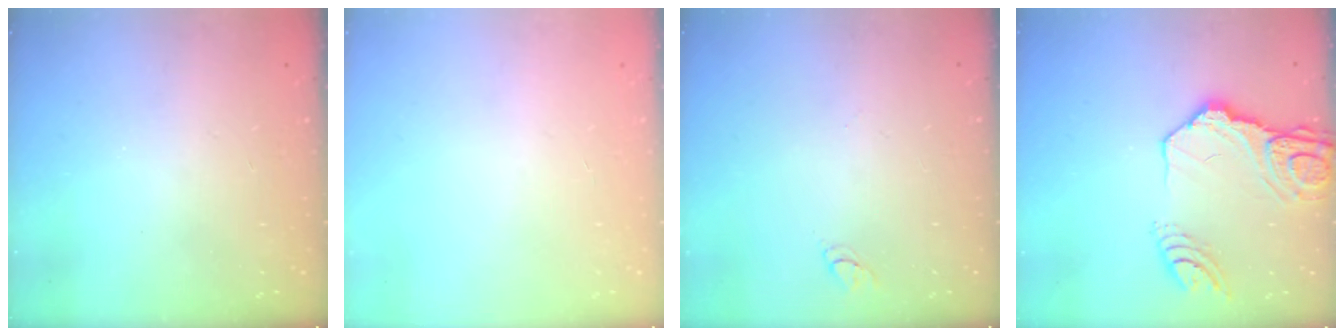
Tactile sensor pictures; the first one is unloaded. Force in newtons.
{"total": 0.0}
{"total": 2.8, "press": 2.8, "slide": 0.3}
{"total": 14.8, "press": 14.8, "slide": 0.9}